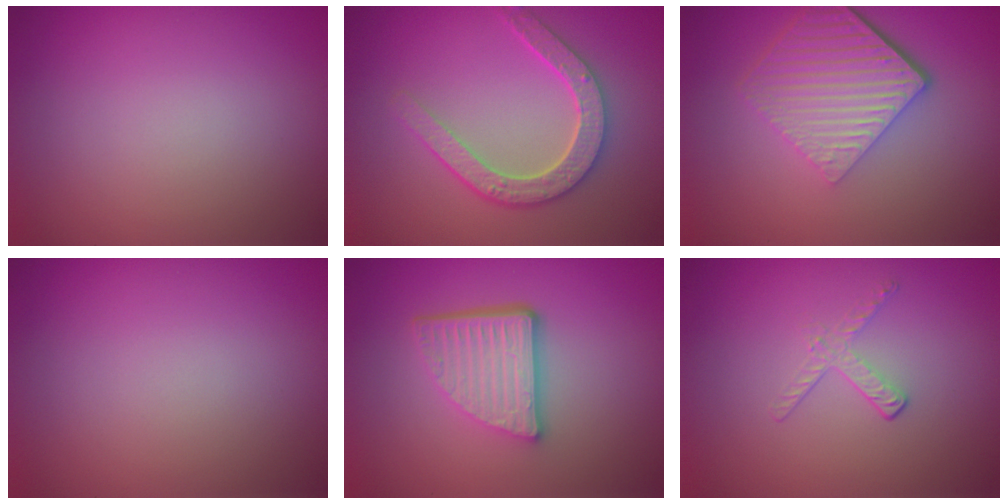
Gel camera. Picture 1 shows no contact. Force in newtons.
{"total": 4.6, "press": 3.7, "slide": 2.7}
{"total": 6.7, "press": 4.4, "slide": 5.1}
{"total": 0.0}
{"total": 5.1, "press": 3.6, "slide": 3.6}
{"total": 1.2, "press": 0.4, "slide": 1.2}